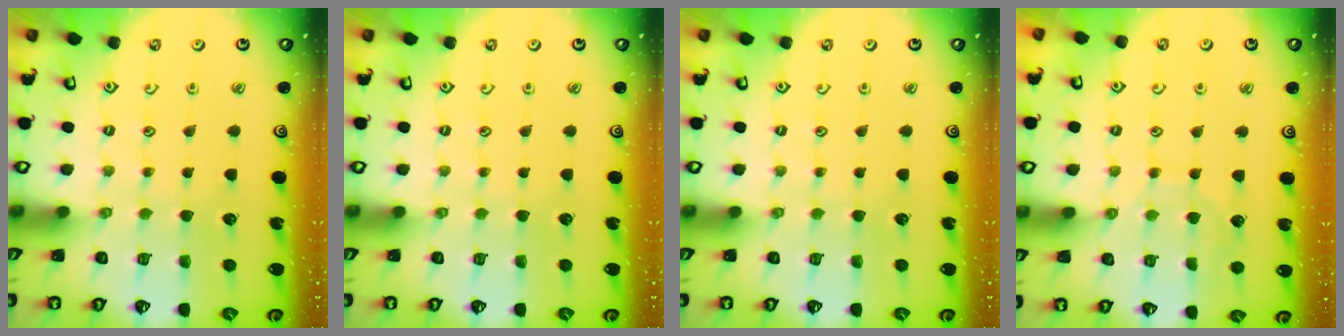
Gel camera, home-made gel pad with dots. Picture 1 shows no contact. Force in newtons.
{"total": 0.0}
{"total": 0.0}
{"total": 5.6, "press": 5.6, "slide": 0.5}